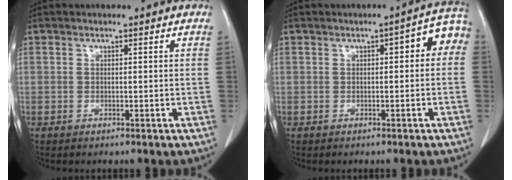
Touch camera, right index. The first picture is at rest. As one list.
[{"total": 5.1, "force": [0.8, 1.8, 4.8], "torque": [-0.052, 0.029, 0.003]}]